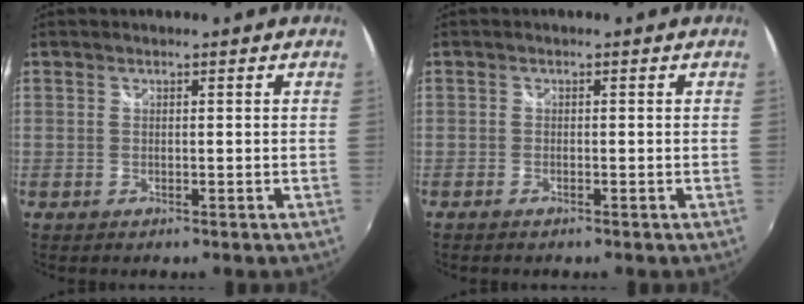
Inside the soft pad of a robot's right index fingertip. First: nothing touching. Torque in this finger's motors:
{"motor_torque": [-0.20, -0.16, 0.11, 0.00]}